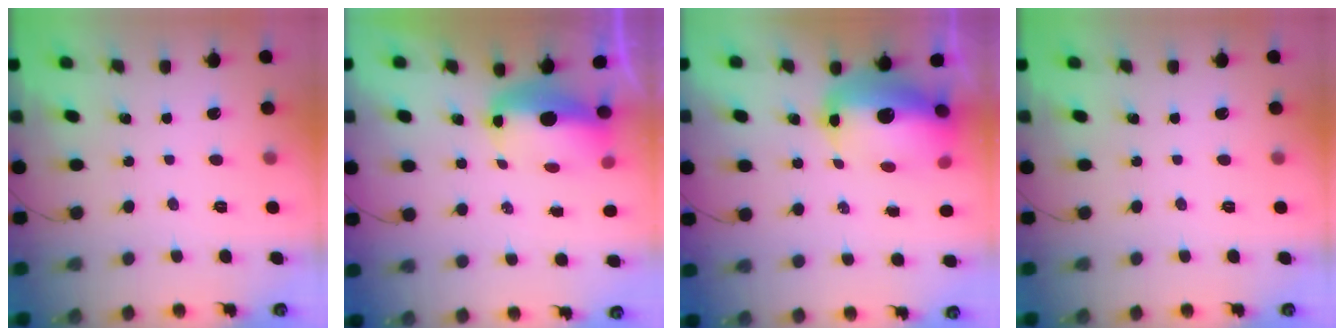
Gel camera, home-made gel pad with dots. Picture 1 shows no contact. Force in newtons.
{"total": 8.6, "press": 8.4, "slide": 1.6}
{"total": 16.7, "press": 16.2, "slide": 4.1}
{"total": 0.0}